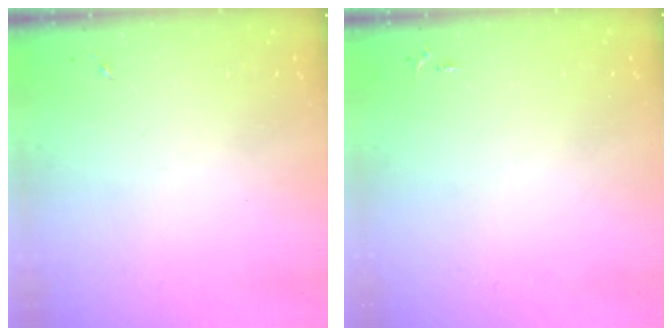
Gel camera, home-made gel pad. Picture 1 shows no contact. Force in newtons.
{"total": 2.5, "press": 2.5, "slide": 0.3}